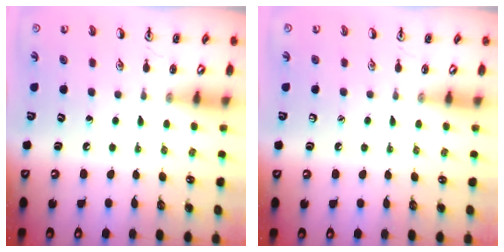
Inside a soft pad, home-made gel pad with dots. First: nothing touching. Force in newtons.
{"total": 0.0}